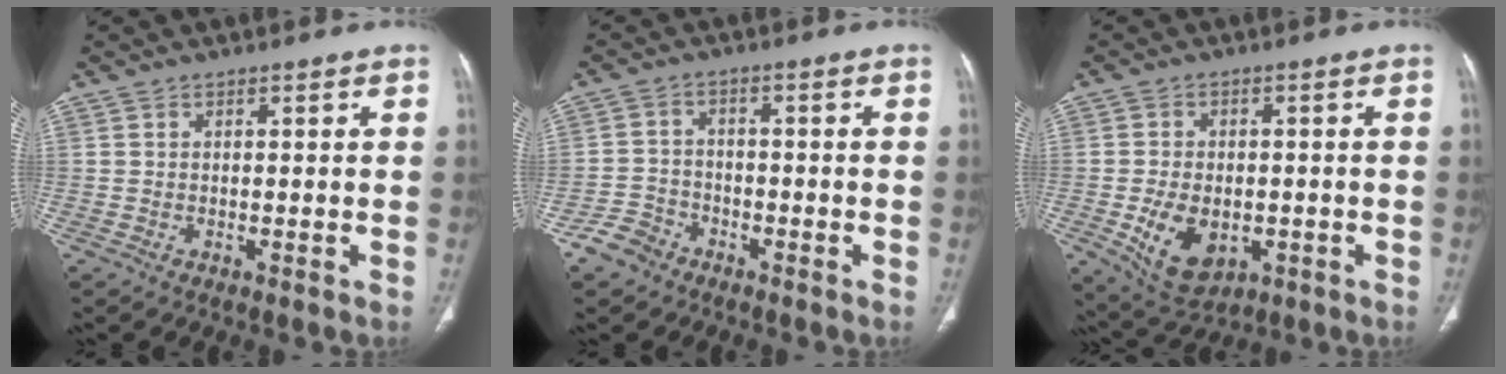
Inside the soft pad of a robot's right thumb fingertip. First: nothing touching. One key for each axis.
{"total": 4.9, "fx": -3.4, "fy": 3.4, "fz": 0.9, "tx": -0.008, "ty": 0.021, "tz": -0.067}
{"total": 10.3, "fx": -2.8, "fy": 6.9, "fz": 7.1, "tx": -0.109, "ty": 0.003, "tz": -0.028}